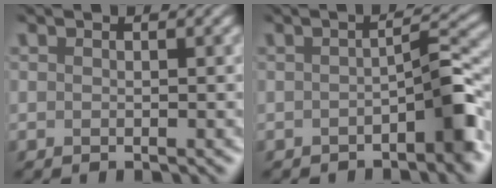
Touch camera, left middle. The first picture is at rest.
{"total": 3.7, "force": [-1.6, 0.4, 3.3], "torque": [-0.054, 0.013, -0.029]}